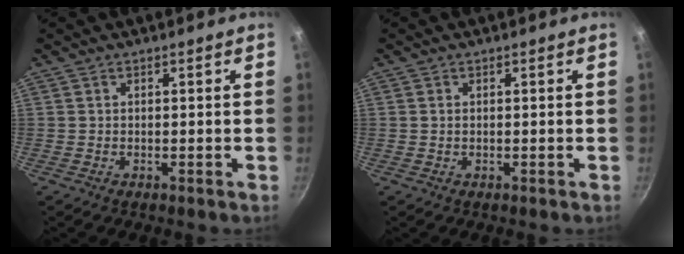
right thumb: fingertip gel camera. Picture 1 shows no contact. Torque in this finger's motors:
{"motor_torque": [-0.40, 0.19, -0.01, 0.44, -0.03]}